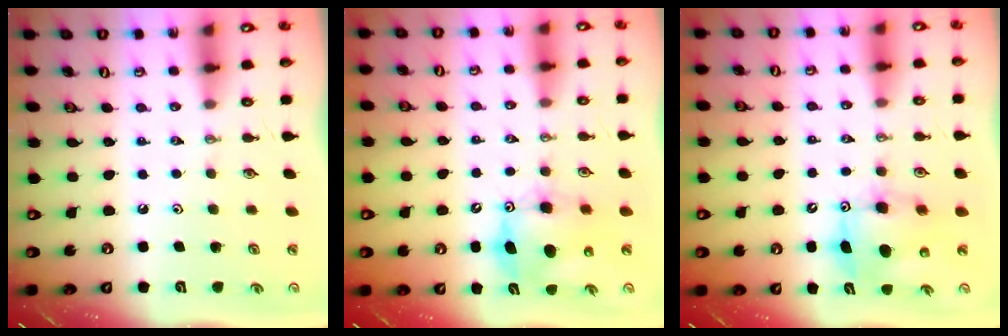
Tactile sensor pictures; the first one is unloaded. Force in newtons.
{"total": 9.1, "press": 9.0, "slide": 0.6}
{"total": 8.2, "press": 8.0, "slide": 1.7}